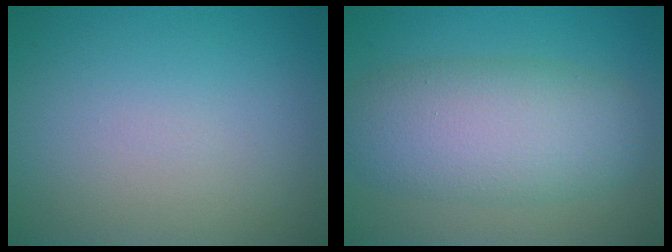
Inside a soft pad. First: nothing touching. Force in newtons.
{"total": 7.5, "press": 7.4, "slide": 0.4}